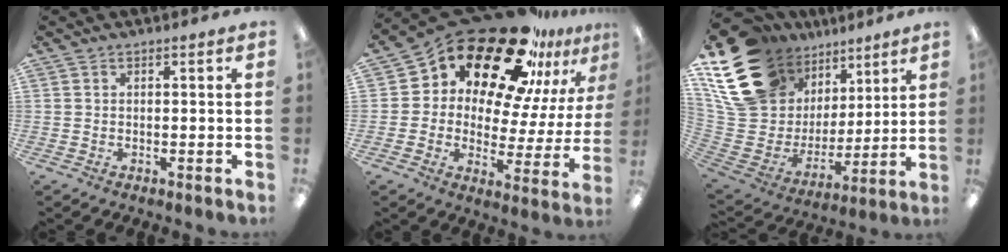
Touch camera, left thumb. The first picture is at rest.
{"total": 23.7, "force": [17.3, 11.1, 11.7], "torque": [-0.181, -0.137, 0.298]}
{"total": 22.3, "force": [13.3, 14.7, 10.2], "torque": [-0.211, -0.074, 0.265]}